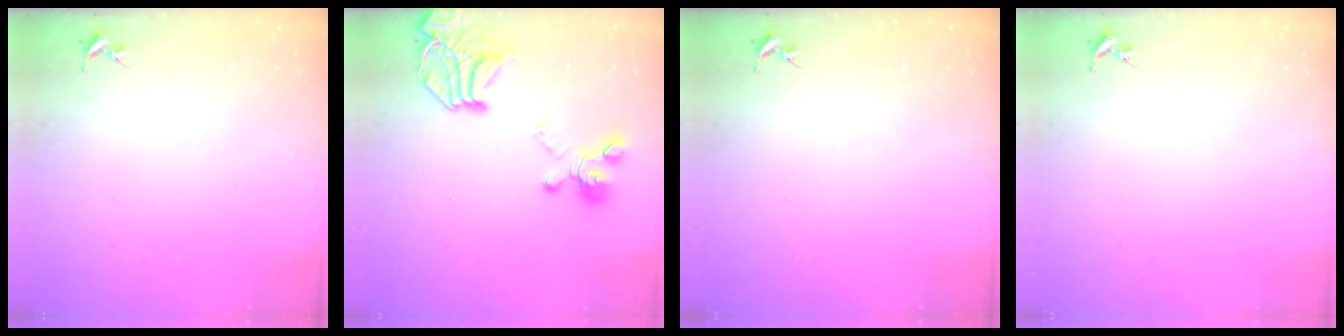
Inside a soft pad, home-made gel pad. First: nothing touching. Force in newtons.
{"total": 19.9, "press": 19.8, "slide": 2.0}
{"total": 0.0}
{"total": 0.0}